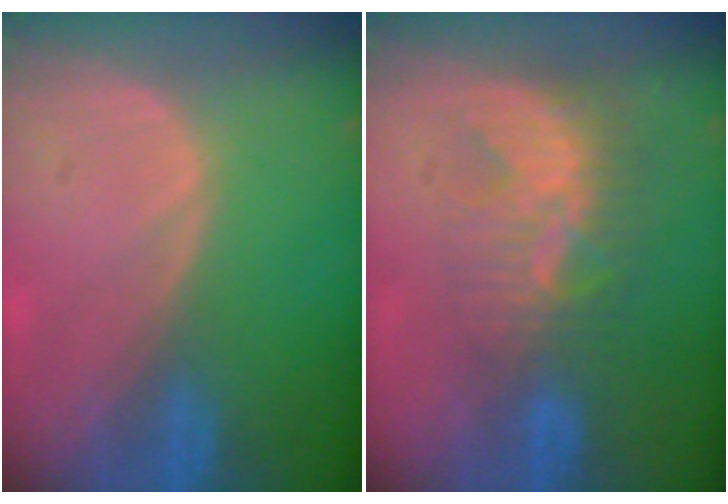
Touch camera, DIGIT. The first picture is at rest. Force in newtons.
{"total": 8.8, "press": 7.6, "slide": 4.4}